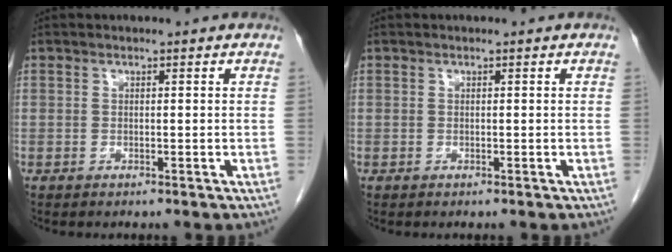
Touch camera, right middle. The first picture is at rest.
{"total": 0.0}